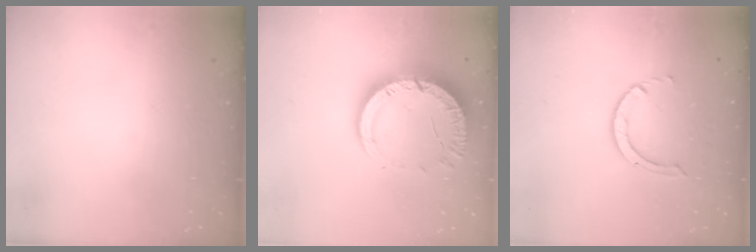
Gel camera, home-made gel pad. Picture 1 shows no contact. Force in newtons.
{"total": 11.1, "press": 11.1, "slide": 1.0}
{"total": 3.6, "press": 3.6, "slide": 0.6}